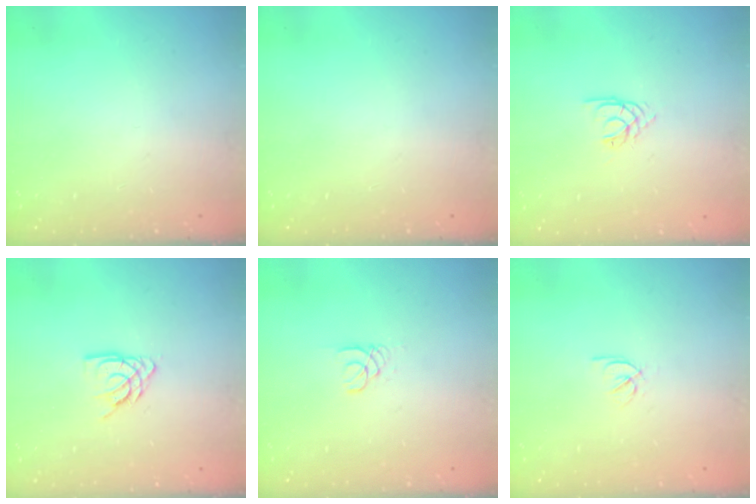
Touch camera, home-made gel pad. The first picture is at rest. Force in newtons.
{"total": 0.0}
{"total": 1.4, "press": 1.3, "slide": 0.3}
{"total": 7.1, "press": 7.0, "slide": 0.6}
{"total": 1.8, "press": 1.8, "slide": 0.2}
{"total": 2.5, "press": 2.4, "slide": 0.7}